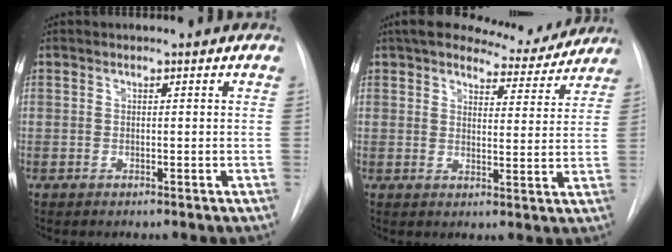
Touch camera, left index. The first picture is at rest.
{"total": 10.2, "force": [9.3, 2.6, 3.1], "torque": [-0.034, -0.004, 0.117]}